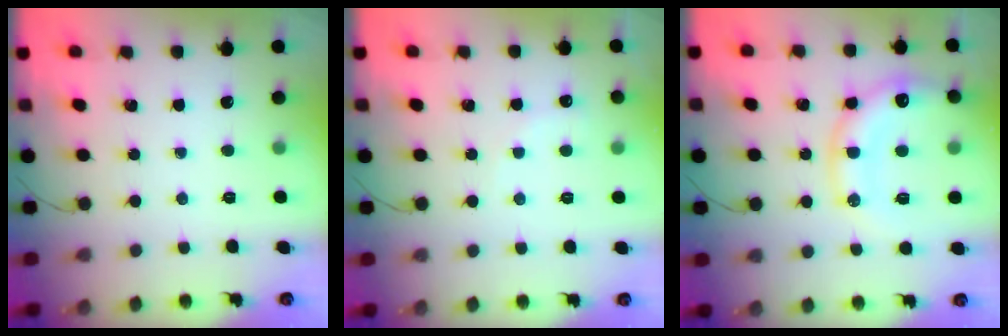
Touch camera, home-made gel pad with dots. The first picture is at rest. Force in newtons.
{"total": 5.3, "press": 5.2, "slide": 1.0}
{"total": 17.1, "press": 16.8, "slide": 2.9}